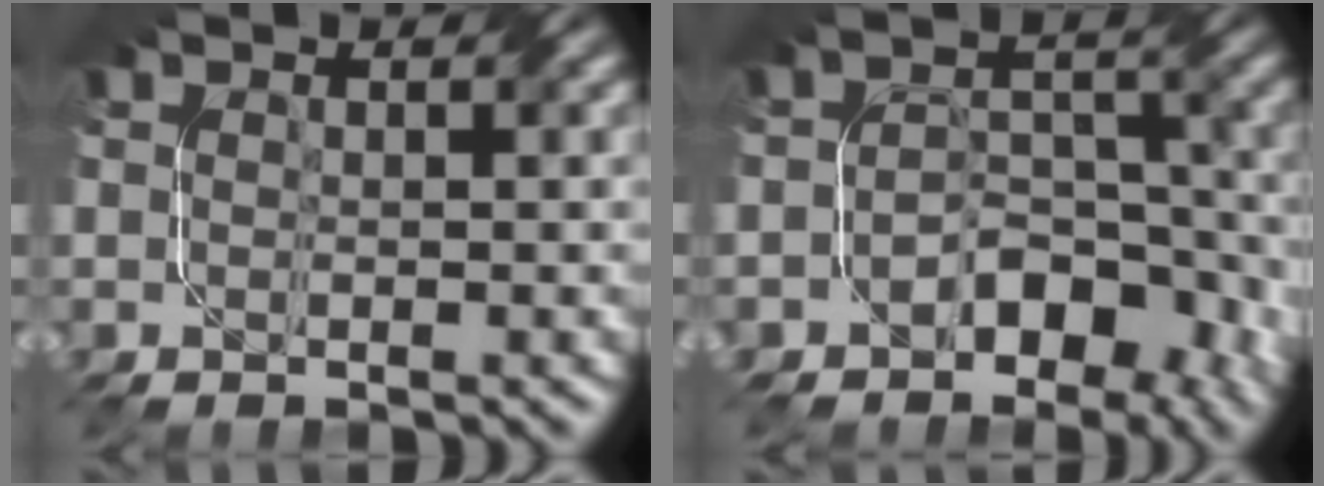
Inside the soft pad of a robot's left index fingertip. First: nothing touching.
{"total": 5.0, "force": [-2.8, 3.2, 2.7], "torque": [-0.024, 0.001, -0.046]}